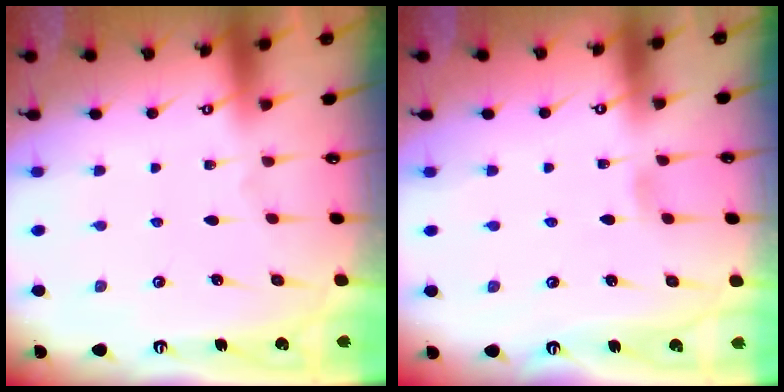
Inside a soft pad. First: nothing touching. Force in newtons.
{"total": 2.9, "press": 2.9, "slide": 0.3}